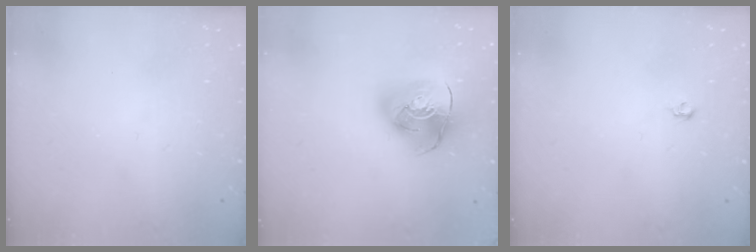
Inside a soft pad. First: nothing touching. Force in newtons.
{"total": 14.6, "press": 14.4, "slide": 2.1}
{"total": 3.9, "press": 3.8, "slide": 0.8}